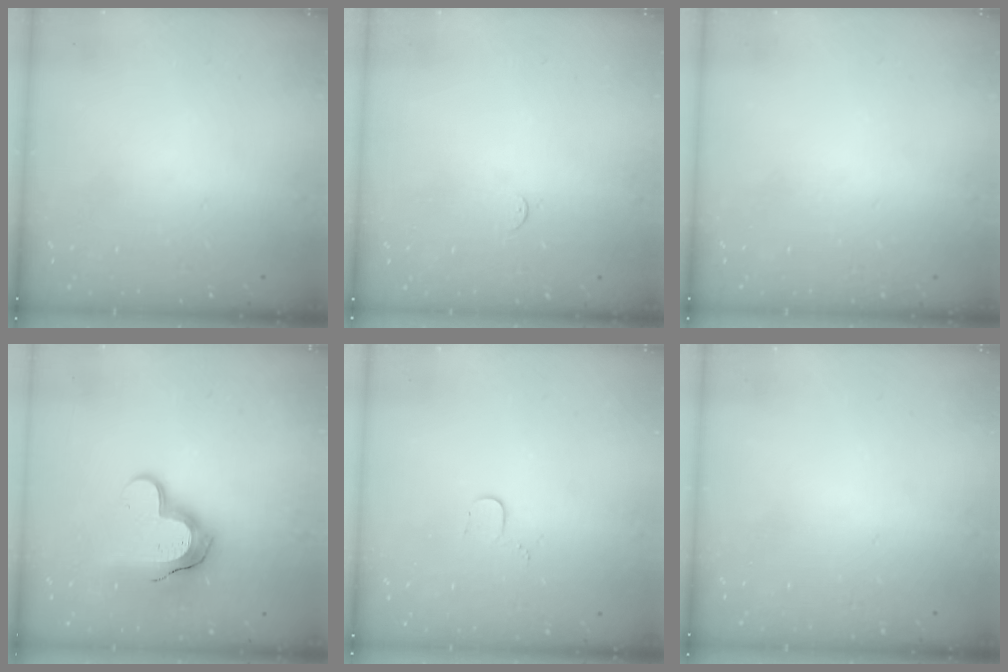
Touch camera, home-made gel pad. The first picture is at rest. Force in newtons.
{"total": 2.7, "press": 2.7, "slide": 0.4}
{"total": 0.0}
{"total": 15.4, "press": 15.3, "slide": 1.1}
{"total": 3.4, "press": 3.4, "slide": 0.4}
{"total": 0.0}